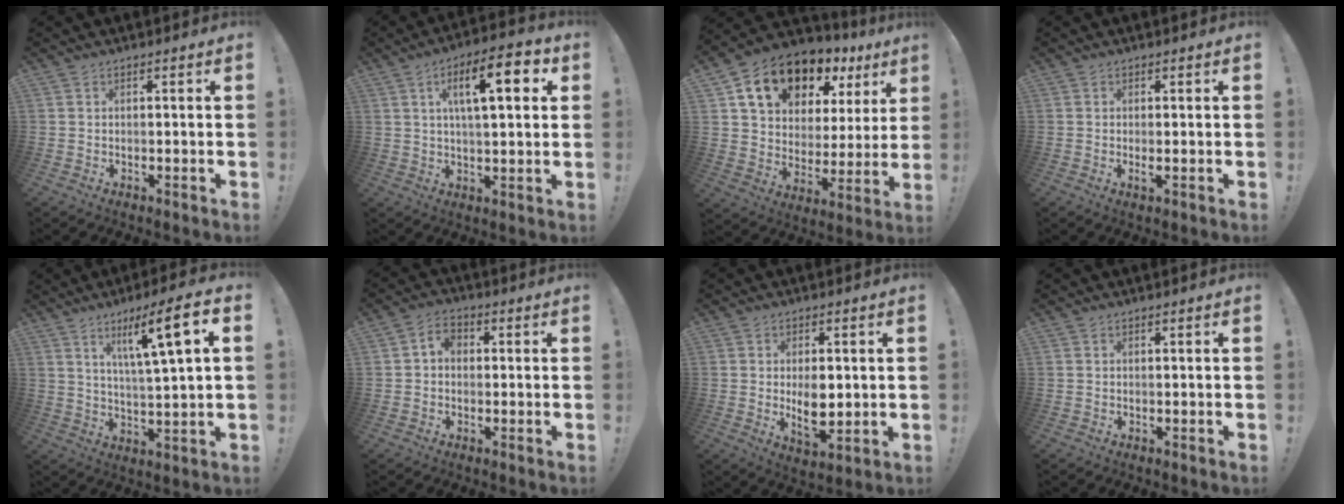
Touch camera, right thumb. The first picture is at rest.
{"total": 13.5, "force": [4.4, 4.4, 12.0], "torque": [-0.181, 0.000, 0.062]}
{"total": 16.9, "force": [11.1, 10.1, 8.0], "torque": [-0.124, -0.063, 0.208]}
{"total": 1.4, "force": [-0.1, 0.0, 1.4], "torque": [-0.020, -0.004, -0.003]}
{"total": 12.7, "force": [5.4, 0.6, 11.5], "torque": [-0.182, -0.024, 0.070]}
{"total": 4.4, "force": [-0.2, 3.5, 2.7], "torque": [-0.047, 0.010, -0.002]}
{"total": 8.1, "force": [0.3, 4.4, 6.8], "torque": [-0.103, -0.015, 0.004]}
{"total": 0.0}